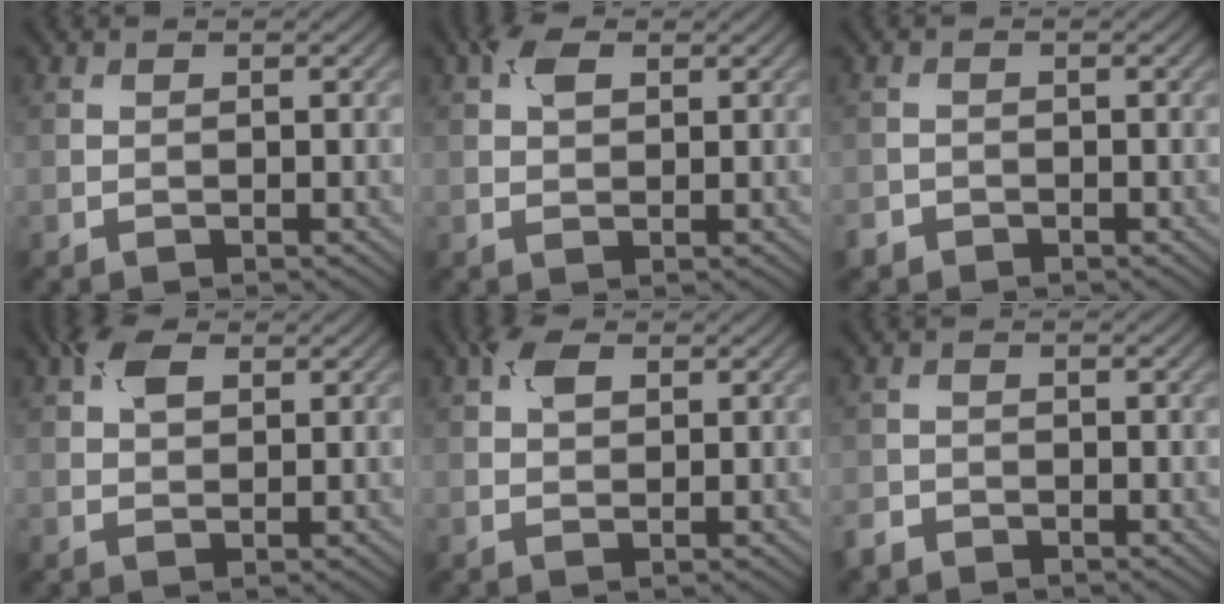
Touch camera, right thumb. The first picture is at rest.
{"total": 2.9, "force": [1.3, 1.7, 2.0], "torque": [-0.042, 0.007, 0.020]}
{"total": 1.3, "force": [-1.1, 0.8, 0.1], "torque": [-0.003, -0.002, -0.024]}
{"total": 3.9, "force": [1.7, 2.3, 2.7], "torque": [-0.058, 0.009, 0.026]}
{"total": 3.2, "force": [1.4, 1.9, 2.2], "torque": [-0.045, 0.007, 0.021]}
{"total": 1.7, "force": [-1.5, 0.8, 0.3], "torque": [-0.009, -0.002, -0.036]}